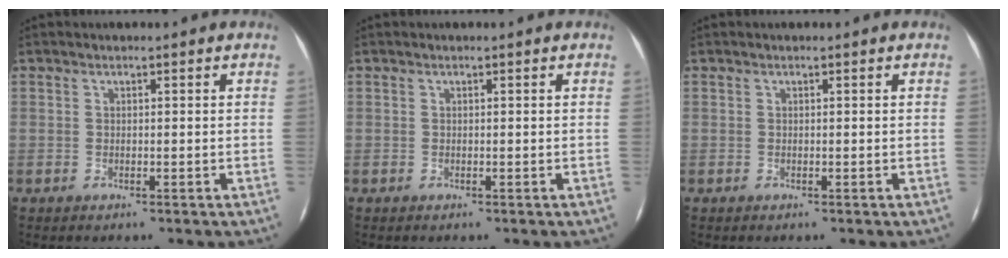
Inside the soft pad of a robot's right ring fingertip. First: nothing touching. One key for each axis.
{"total": 0.0}
{"total": 0.0}